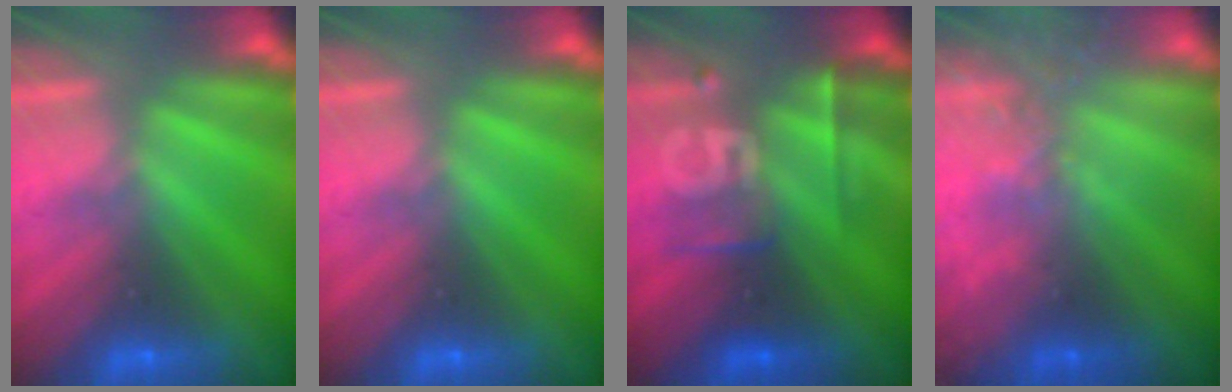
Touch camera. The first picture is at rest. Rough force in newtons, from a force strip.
{"total": 0.0}
{"total": 2.4}
{"total": 2.3}